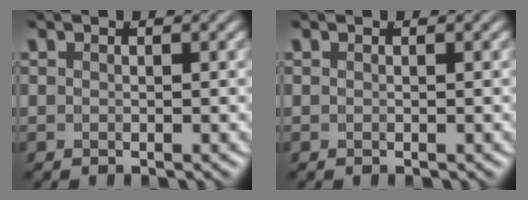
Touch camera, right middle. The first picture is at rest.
{"total": 0.0}